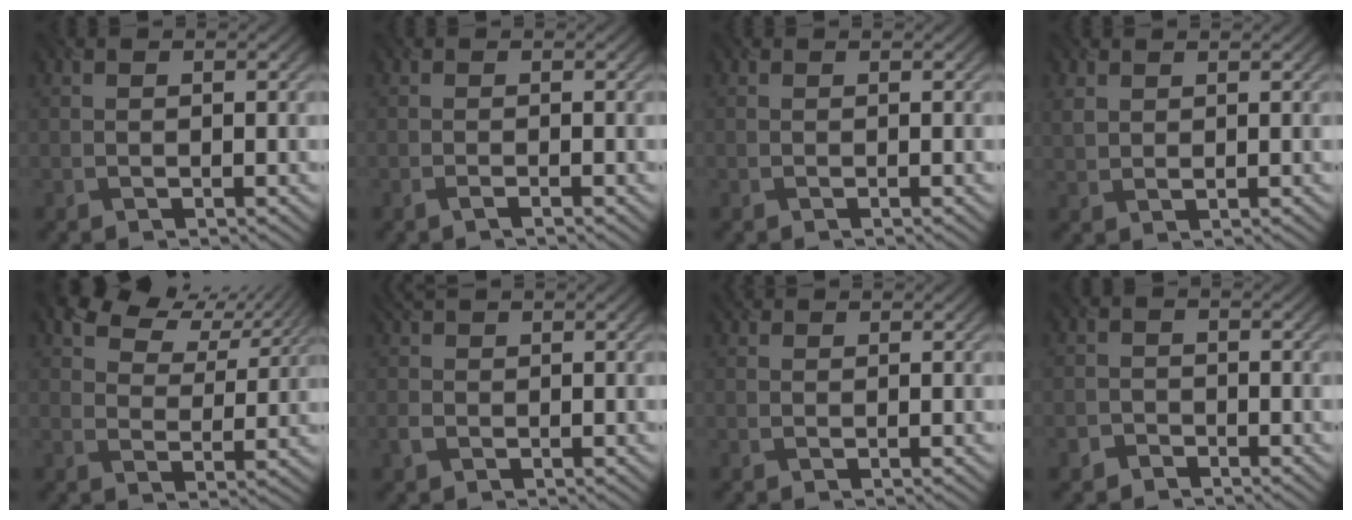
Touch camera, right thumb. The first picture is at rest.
{"total": 0.5, "force": [-0.3, -0.4, 0.2], "torque": [-0.007, 0.000, -0.010]}
{"total": 0.8, "force": [0.4, -0.4, -0.6], "torque": [0.008, -0.001, 0.005]}
{"total": 1.8, "force": [1.5, 0.8, 0.4], "torque": [-0.025, -0.003, 0.030]}
{"total": 7.2, "force": [5.6, 3.5, 2.9], "torque": [-0.058, 0.008, 0.096]}
{"total": 1.3, "force": [0.7, 0.9, 0.6], "torque": [-0.027, -0.002, 0.013]}
{"total": 0.9, "force": [0.9, 0.1, -0.2], "torque": [-0.003, -0.004, 0.016]}
{"total": 1.5, "force": [-1.2, 1.0, -0.1], "torque": [0.004, 0.001, -0.032]}